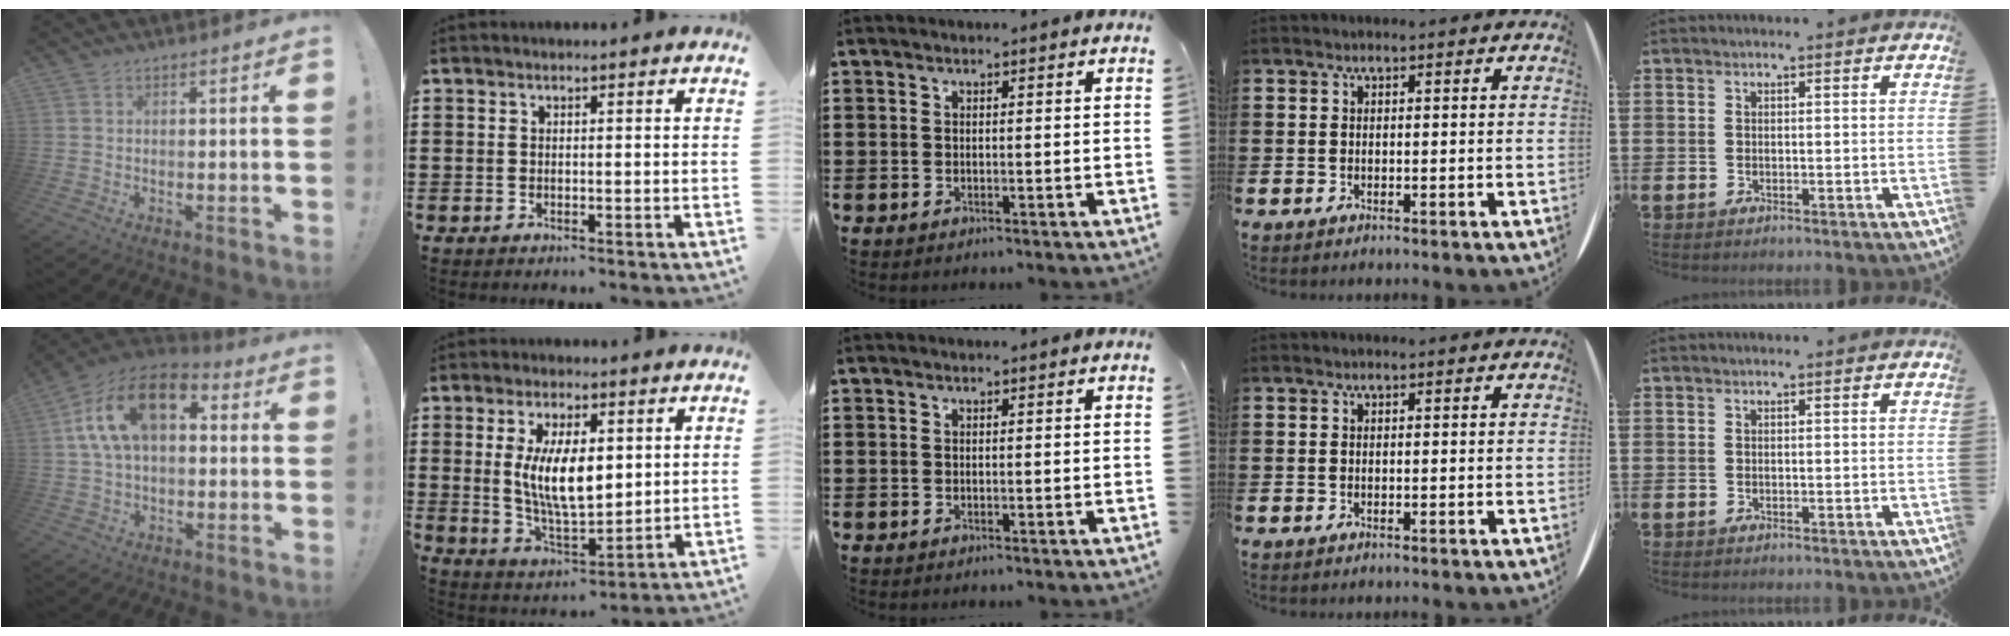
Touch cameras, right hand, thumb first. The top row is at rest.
{"thumb": {"total": 17.1, "force": [5.4, 10.0, 12.8], "torque": [-0.226, -0.004, 0.096]}, "index": {"total": 9.7, "force": [1.6, 4.1, 8.7], "torque": [-0.175, 0.001, 0.025]}}